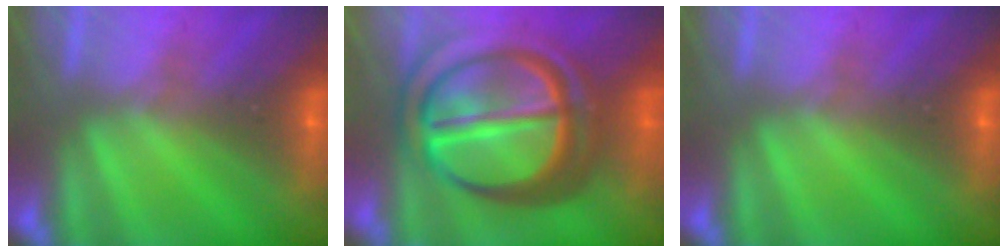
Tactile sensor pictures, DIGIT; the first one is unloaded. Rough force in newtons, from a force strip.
{"total": 7.9}
{"total": 0.0}